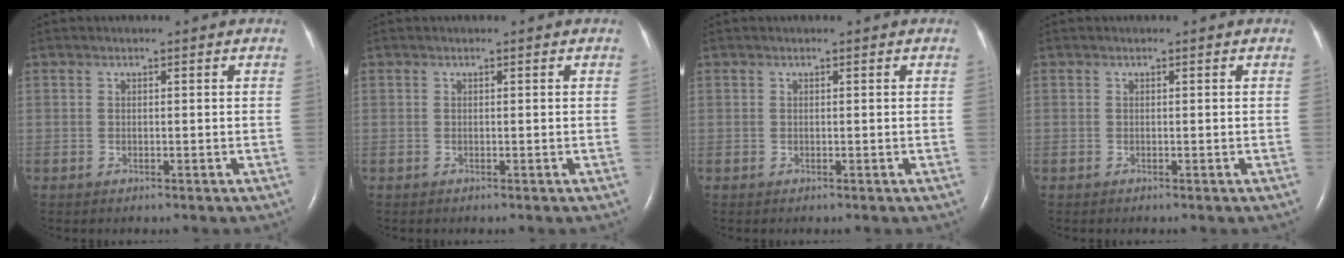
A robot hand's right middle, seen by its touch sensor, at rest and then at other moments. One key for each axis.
{"total": 0.0}
{"total": 0.0}
{"total": 0.0}